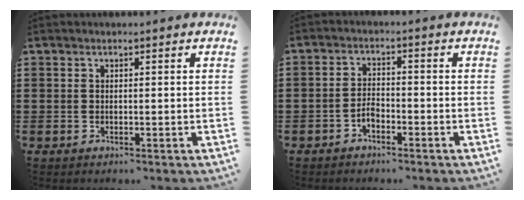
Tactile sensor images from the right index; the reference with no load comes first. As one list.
[{"total": 2.3, "force": [-1.6, 1.2, 1.0], "torque": [-0.025, 0.003, -0.033]}]